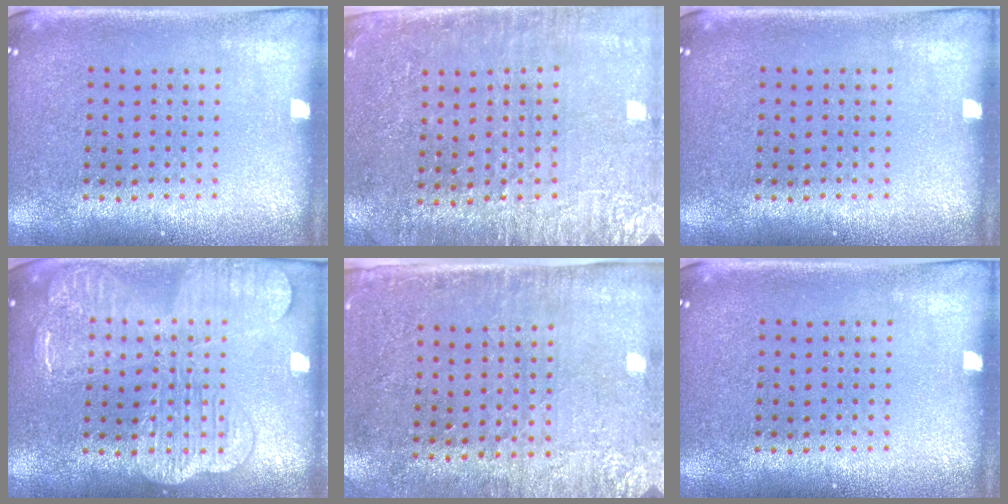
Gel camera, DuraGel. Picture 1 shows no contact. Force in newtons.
{"total": 3.3, "press": 3.0, "slide": 1.5}
{"total": 0.0}
{"total": 3.9, "press": 3.8, "slide": 0.6}
{"total": 2.8, "press": 2.4, "slide": 1.4}
{"total": 0.0}